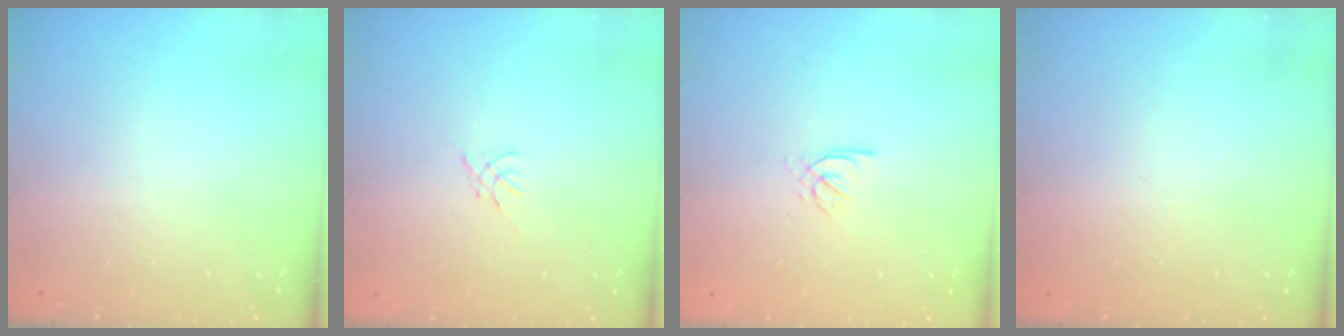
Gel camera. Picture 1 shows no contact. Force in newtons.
{"total": 0.0}
{"total": 2.2, "press": 2.2, "slide": 0.4}
{"total": 0.8, "press": 0.8, "slide": 0.2}